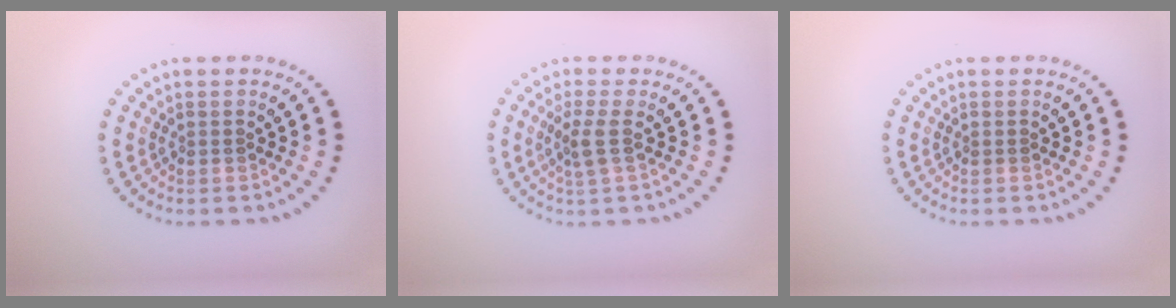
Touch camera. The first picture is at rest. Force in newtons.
{"total": 2.0, "press": 1.6, "slide": 1.3}
{"total": 0.0}